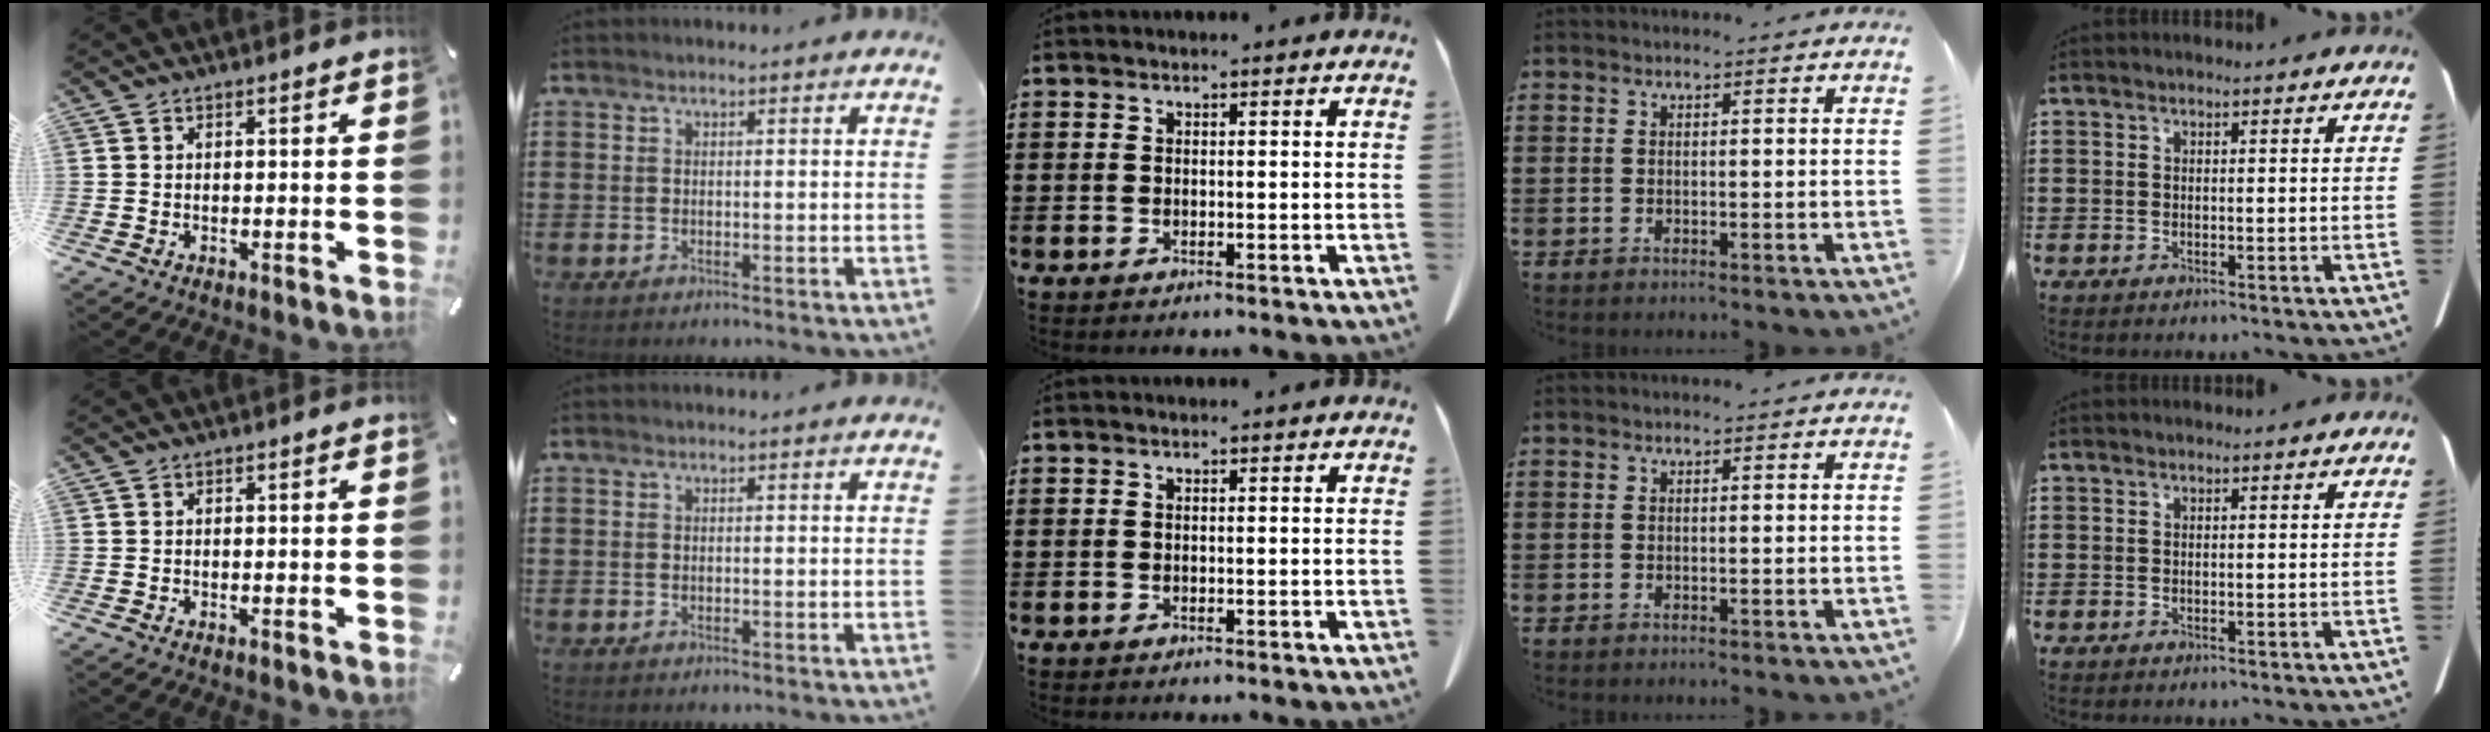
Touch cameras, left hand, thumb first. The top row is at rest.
{}